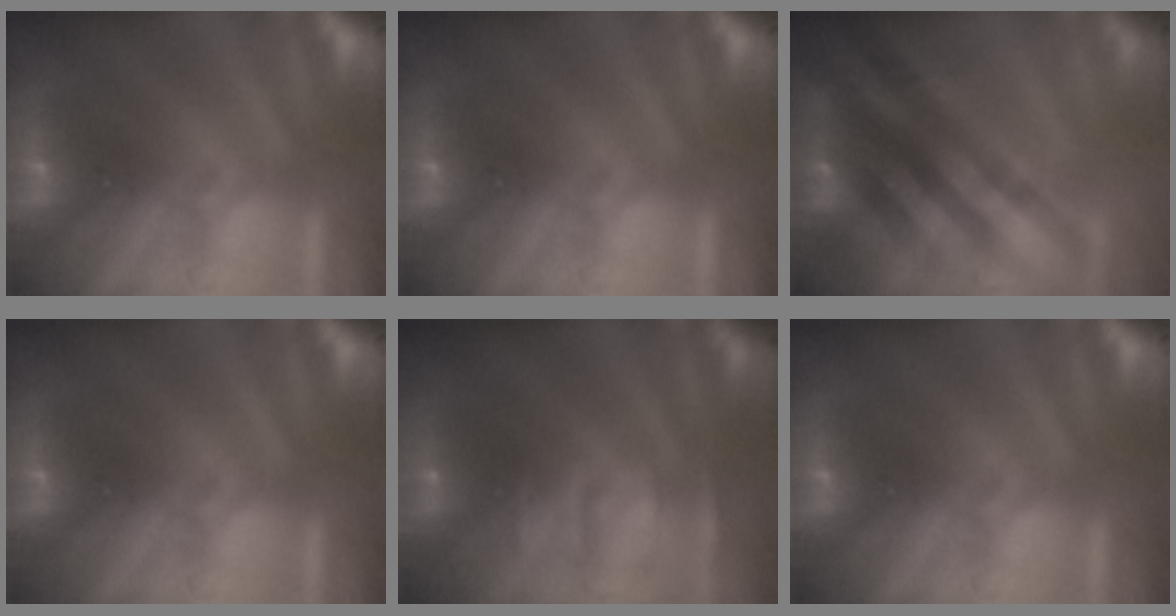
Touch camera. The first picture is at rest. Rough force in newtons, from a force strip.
{"total": 0.0}
{"total": 2.7}
{"total": 0.0}
{"total": 2.5}
{"total": 0.0}